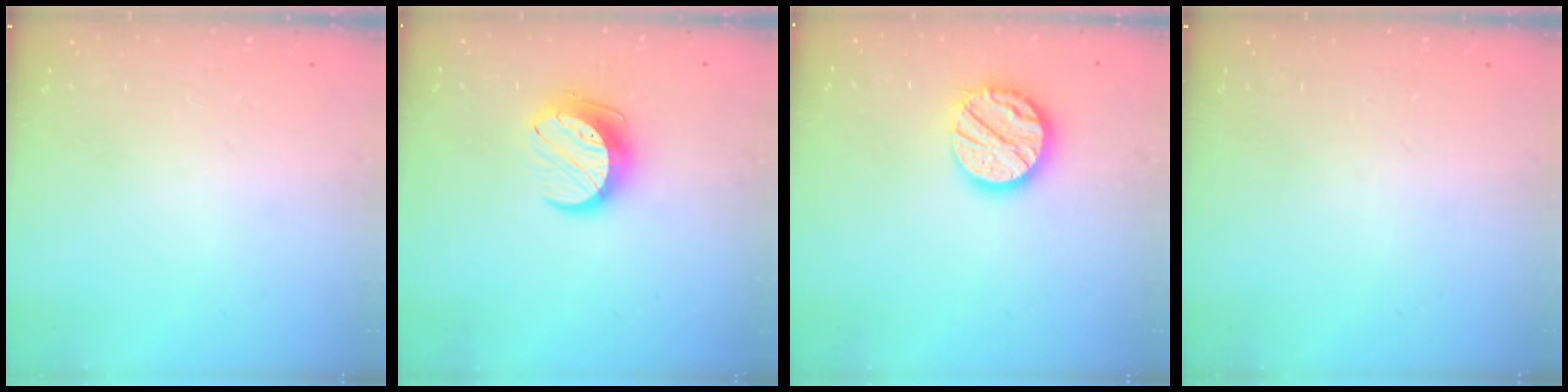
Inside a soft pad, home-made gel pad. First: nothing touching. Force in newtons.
{"total": 11.2, "press": 11.2, "slide": 0.6}
{"total": 14.4, "press": 14.4, "slide": 1.1}
{"total": 0.0}